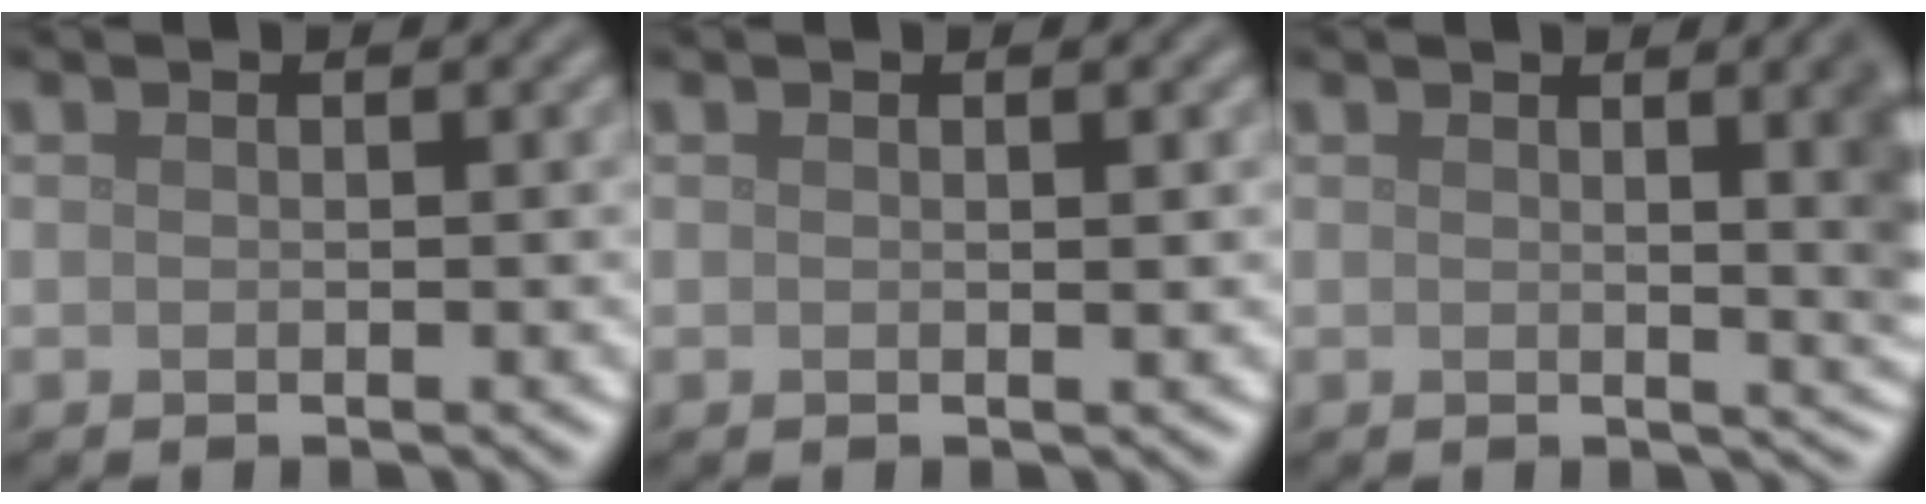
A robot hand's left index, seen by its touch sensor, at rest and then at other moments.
{"total": 0.7, "force": [0.2, 0.1, 0.7], "torque": [-0.007, 0.004, 0.003]}
{"total": 8.9, "force": [1.5, 3.5, 8.0], "torque": [-0.032, 0.020, 0.006]}